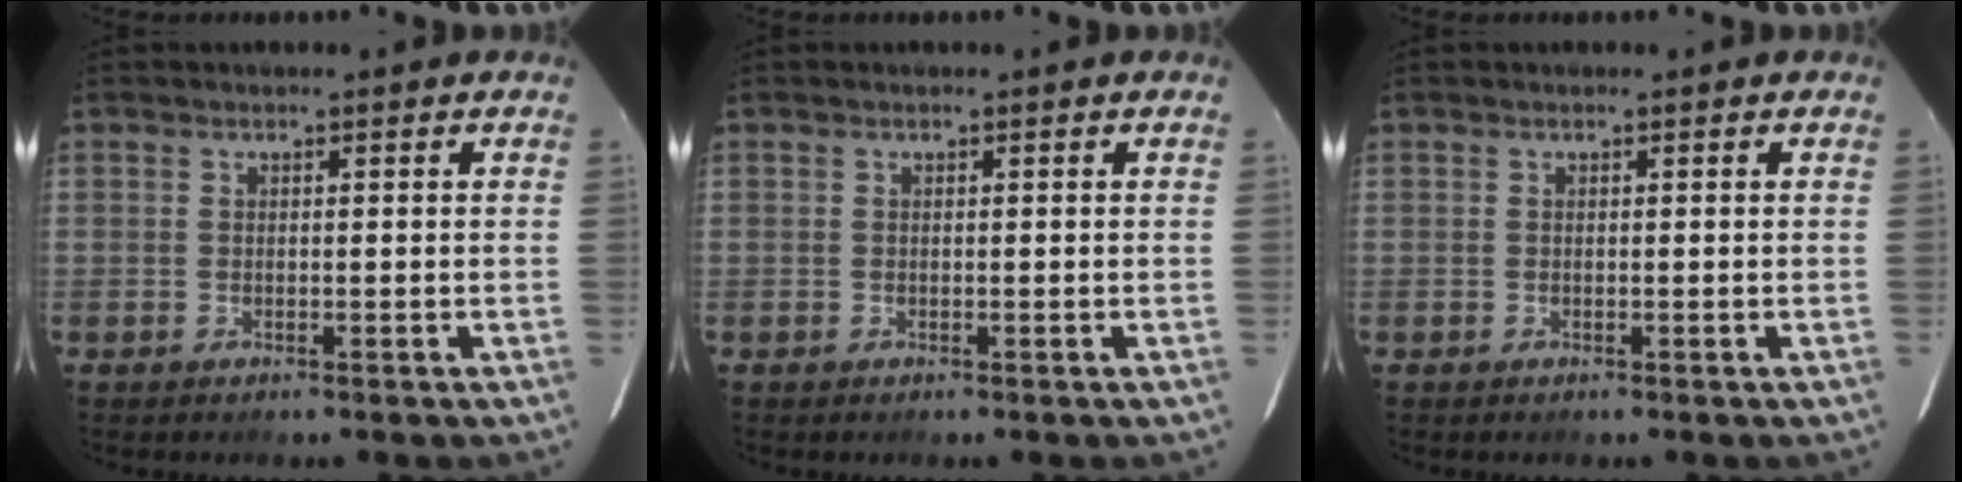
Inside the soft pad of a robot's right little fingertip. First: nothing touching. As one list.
[{"total": 0.0}, {"total": 0.0}]